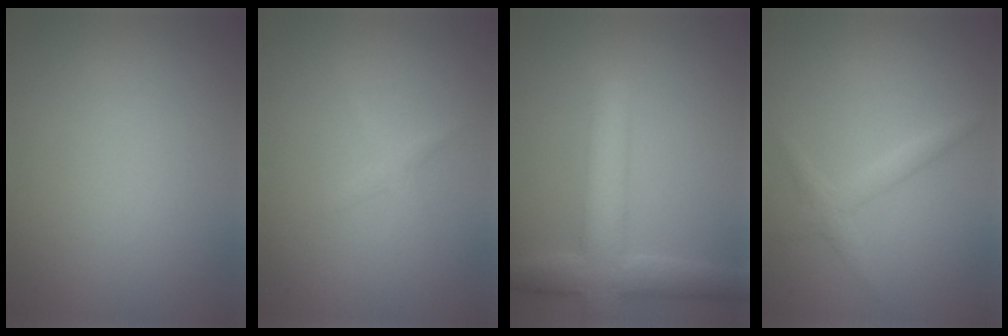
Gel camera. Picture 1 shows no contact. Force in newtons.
{"total": 0.9, "press": 0.8, "slide": 0.1}
{"total": 5.3, "press": 5.3, "slide": 0.2}
{"total": 1.7, "press": 1.7, "slide": 0.1}